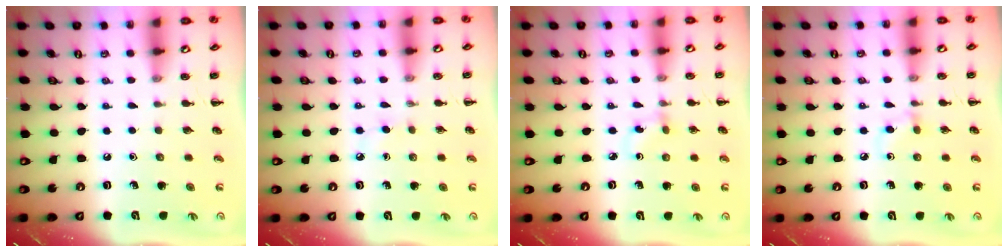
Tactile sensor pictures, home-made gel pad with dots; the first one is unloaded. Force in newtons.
{"total": 2.4, "press": 2.2, "slide": 1.0}
{"total": 2.2, "press": 2.0, "slide": 0.9}
{"total": 4.8, "press": 4.4, "slide": 2.0}